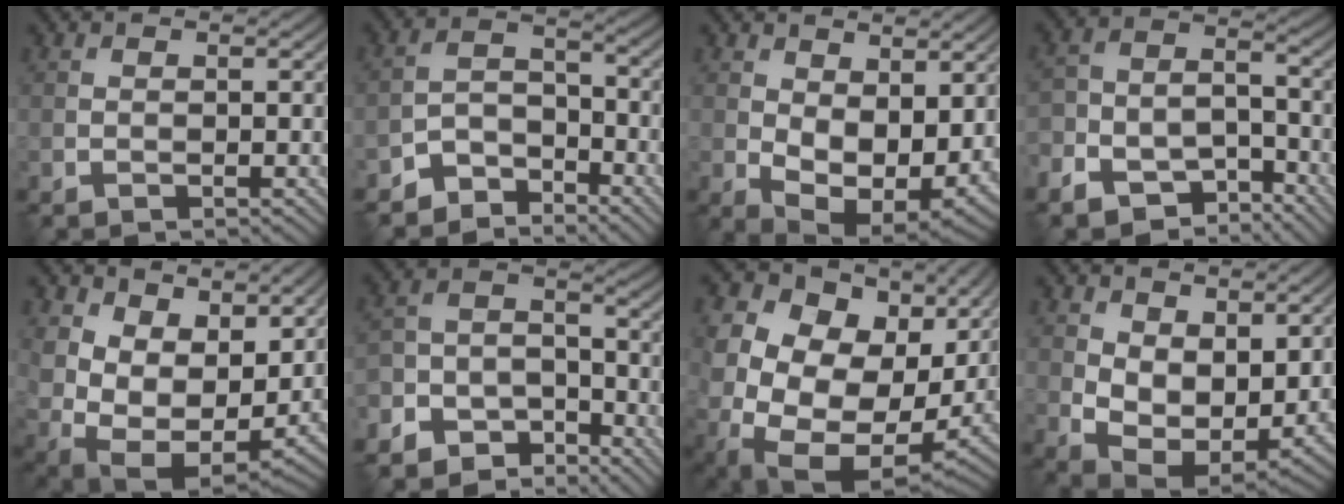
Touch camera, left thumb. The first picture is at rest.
{"total": 5.5, "force": [-4.7, 2.5, 1.5], "torque": [-0.024, 0.004, -0.104]}
{"total": 9.6, "force": [0.4, 5.9, 7.6], "torque": [-0.145, -0.029, 0.018]}
{"total": 8.9, "force": [-6.6, 4.8, 3.4], "torque": [-0.074, -0.016, -0.125]}
{"total": 12.5, "force": [5.5, 8.0, 7.9], "torque": [-0.183, -0.008, 0.105]}
{"total": 8.4, "force": [-6.9, 4.2, 2.4], "torque": [-0.048, -0.008, -0.139]}
{"total": 20.5, "force": [3.9, 15.8, 12.4], "torque": [-0.279, -0.002, 0.107]}
{"total": 9.8, "force": [2.4, 6.2, 7.2], "torque": [-0.156, -0.021, 0.052]}